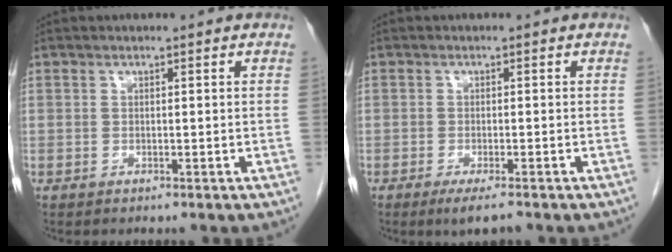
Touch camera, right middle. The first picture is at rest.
{"total": 3.3, "force": [-2.3, 0.4, 2.3], "torque": [-0.036, -0.008, -0.037]}